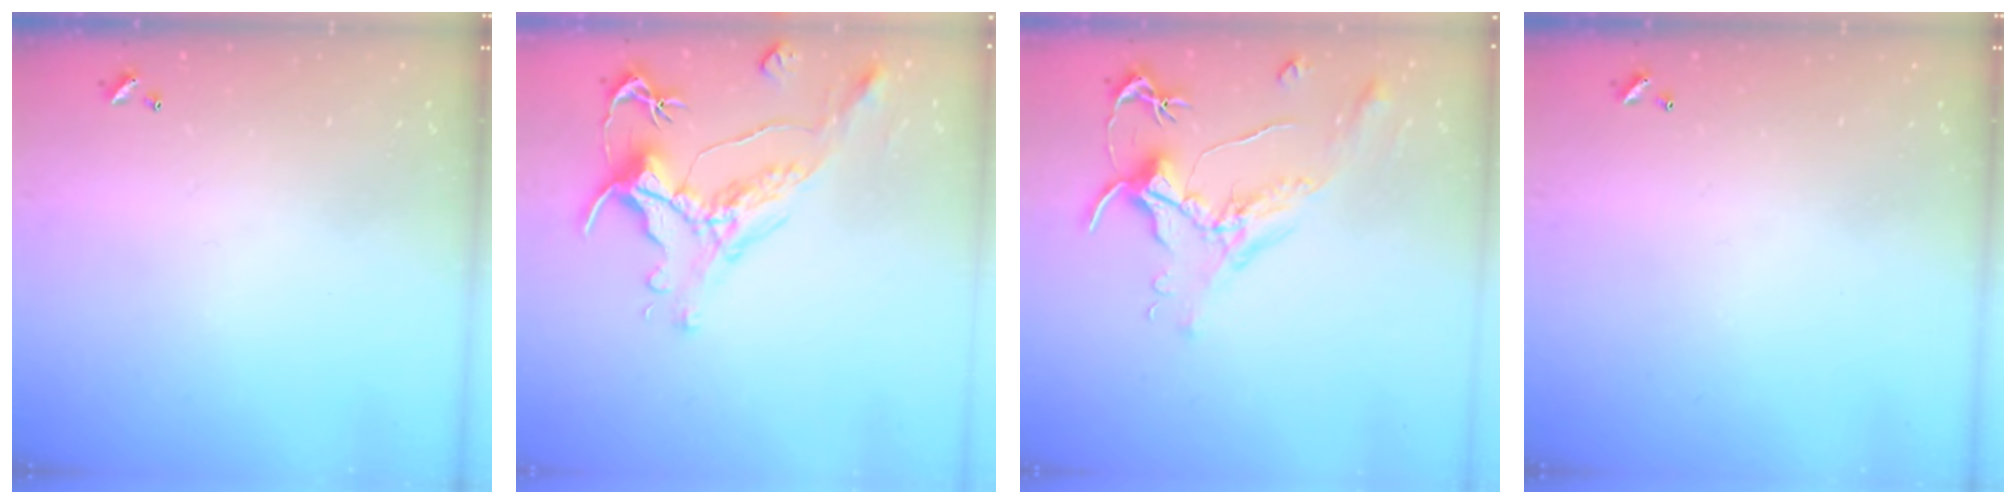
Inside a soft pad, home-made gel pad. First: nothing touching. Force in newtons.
{"total": 1.6, "press": 0.9, "slide": 1.3}
{"total": 1.6, "press": 1.4, "slide": 0.7}
{"total": 0.0}